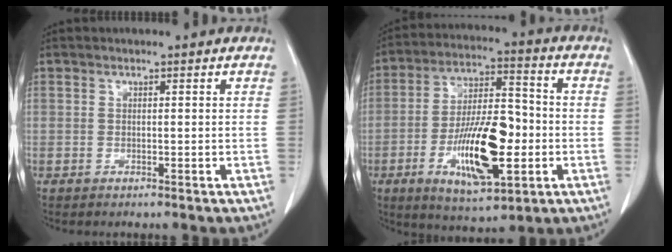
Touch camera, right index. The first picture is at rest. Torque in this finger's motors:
{"motor_torque": [2.14, 0.00, 0.50, 0.12]}